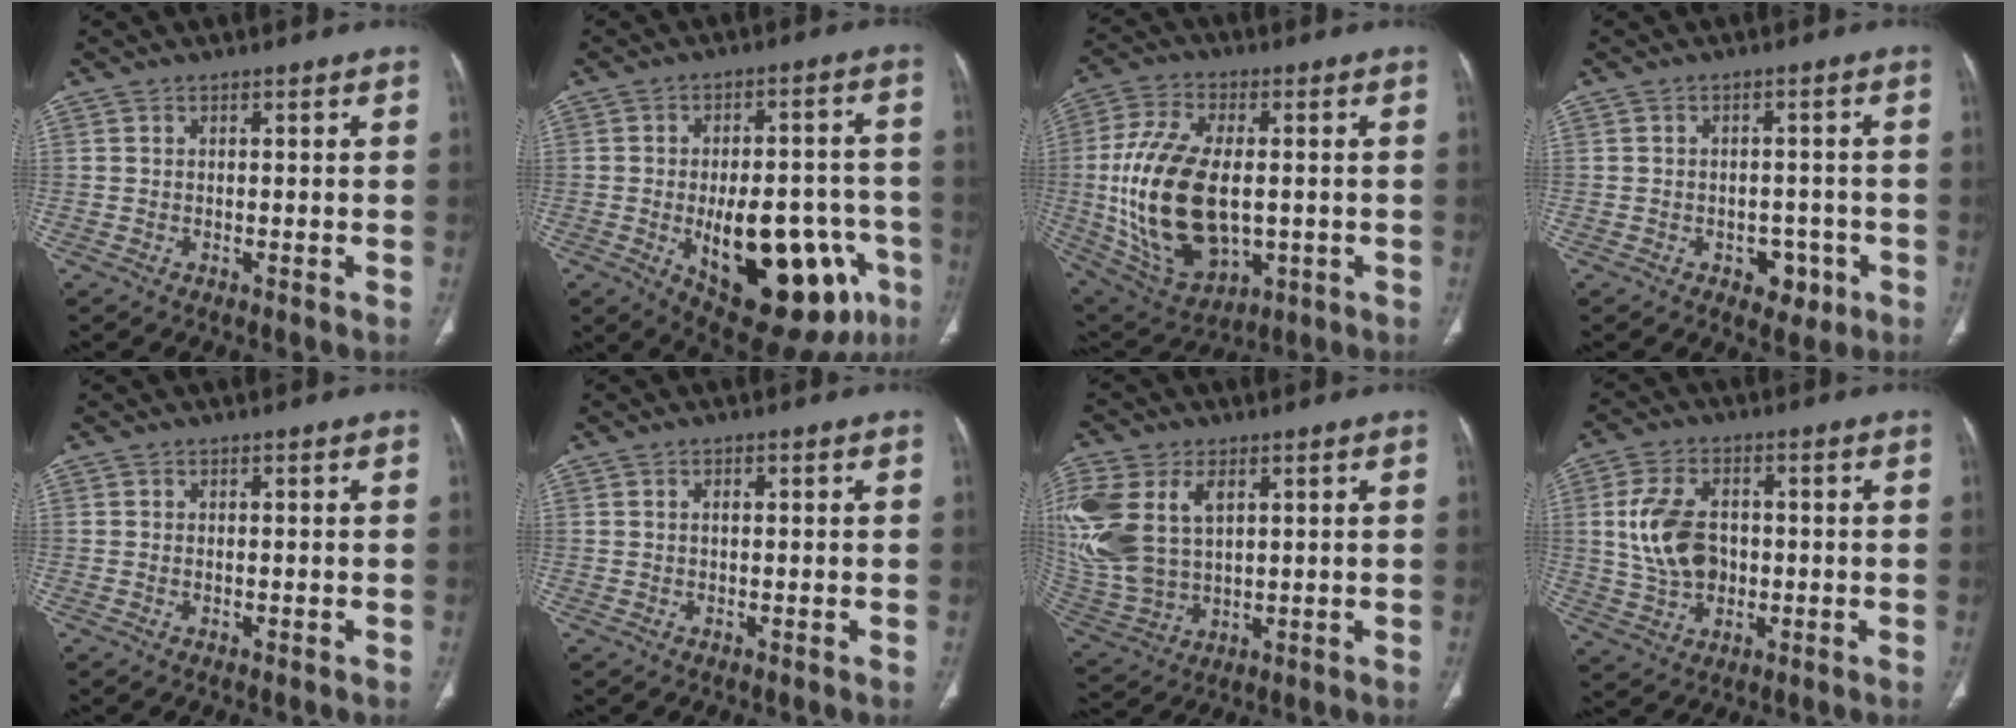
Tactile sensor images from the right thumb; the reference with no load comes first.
{"total": 24.5, "force": [-7.5, 11.7, 20.2], "torque": [-0.232, 0.022, -0.077]}
{"total": 22.1, "force": [-1.0, 12.5, 18.2], "torque": [-0.361, -0.007, 0.004]}
{"total": 4.8, "force": [-2.1, 3.5, 2.6], "torque": [-0.009, 0.015, -0.022]}
{"total": 0.0}
{"total": 1.1, "force": [0.3, 0.5, 0.9], "torque": [-0.021, 0.005, 0.004]}
{"total": 20.1, "force": [5.5, 13.1, 14.2], "torque": [-0.349, -0.001, 0.119]}
{"total": 11.1, "force": [0.4, 7.6, 8.1], "torque": [-0.148, 0.008, 0.013]}